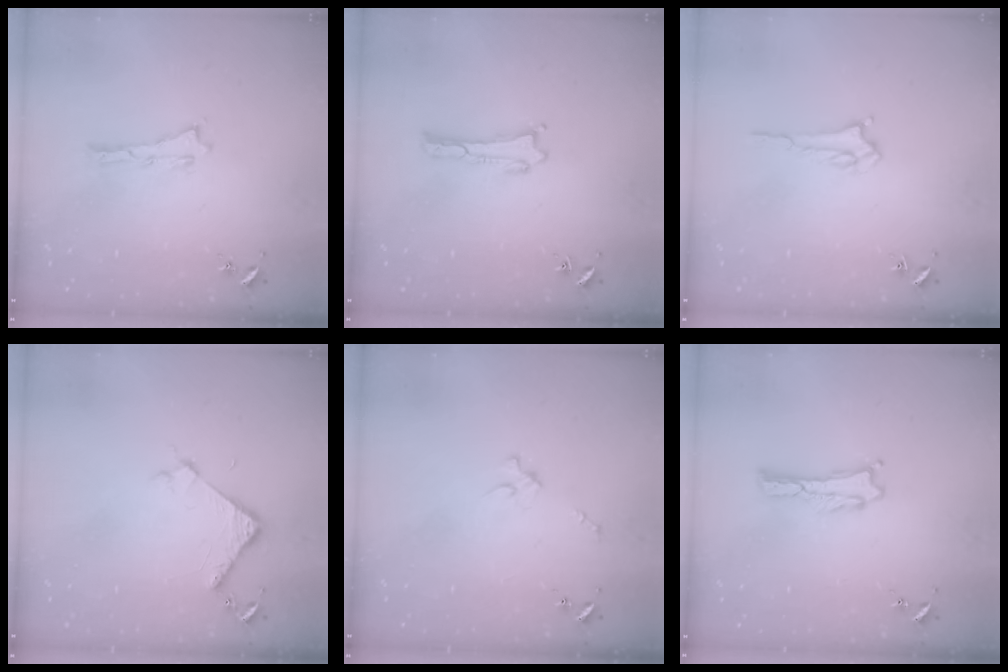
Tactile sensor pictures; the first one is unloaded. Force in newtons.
{"total": 0.0}
{"total": 1.5, "press": 1.5, "slide": 0.2}
{"total": 3.8, "press": 3.8, "slide": 0.3}
{"total": 2.3, "press": 2.2, "slide": 0.3}
{"total": 0.0}